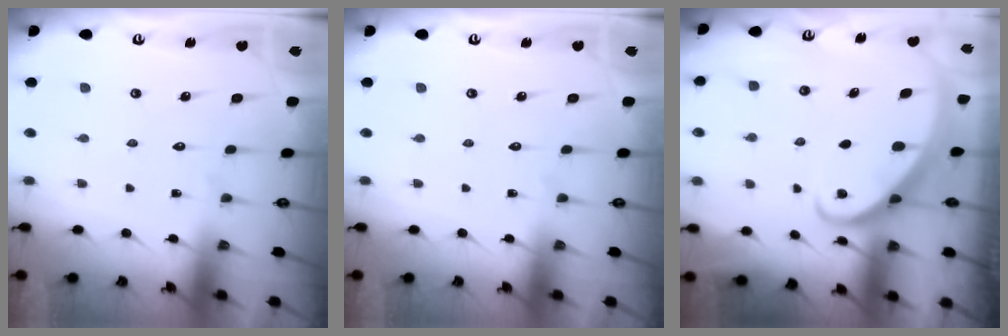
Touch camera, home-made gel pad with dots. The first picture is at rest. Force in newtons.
{"total": 0.0}
{"total": 2.3, "press": 2.3, "slide": 0.3}